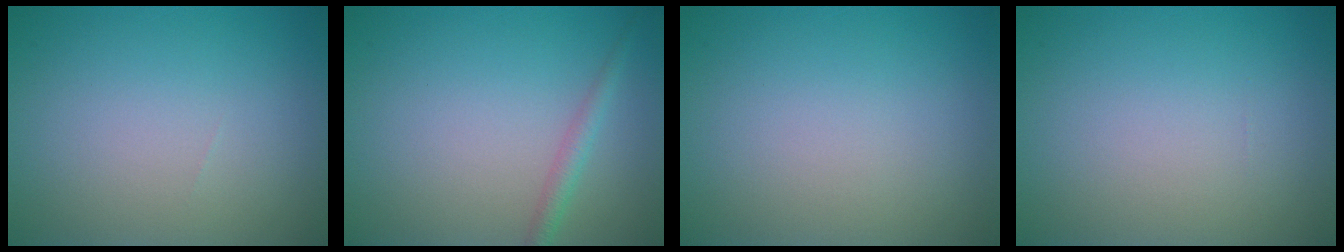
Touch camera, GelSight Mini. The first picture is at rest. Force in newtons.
{"total": 1.5, "press": 1.5, "slide": 0.0}
{"total": 0.0}
{"total": 0.0}